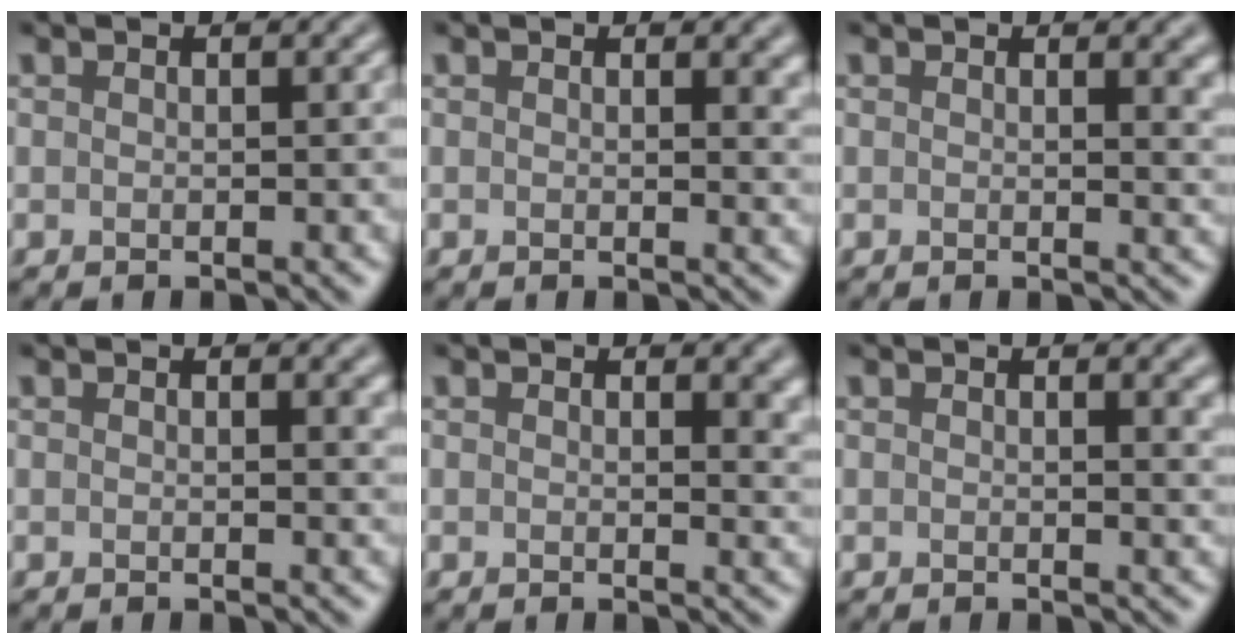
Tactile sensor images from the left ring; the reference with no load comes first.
{"total": 1.7, "force": [0.8, 0.7, 1.4], "torque": [-0.010, -0.004, 0.013]}
{"total": 2.5, "force": [1.1, 1.0, 2.0], "torque": [-0.012, -0.001, 0.014]}
{"total": 1.4, "force": [0.7, 0.4, 1.1], "torque": [-0.006, 0.002, 0.009]}
{"total": 2.5, "force": [1.0, 1.1, 2.0], "torque": [-0.018, -0.006, 0.014]}
{"total": 2.1, "force": [1.0, 0.8, 1.7], "torque": [-0.007, 0.002, 0.012]}